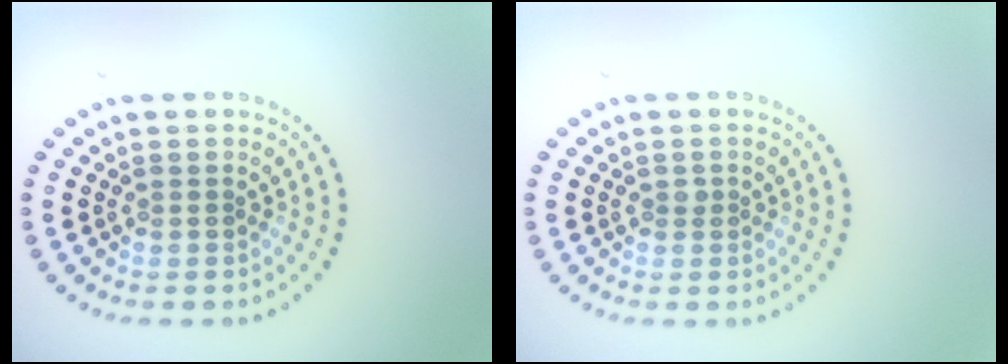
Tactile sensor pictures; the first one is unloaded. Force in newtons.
{"total": 0.6, "press": 0.5, "slide": 0.3}